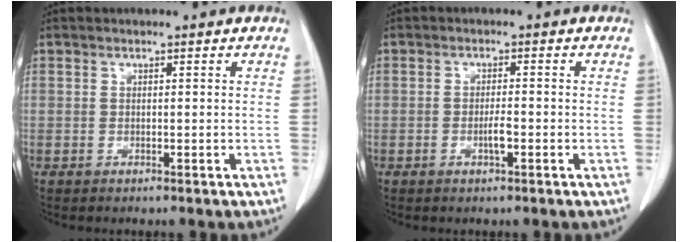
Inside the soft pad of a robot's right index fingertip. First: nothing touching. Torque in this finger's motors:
{"motor_torque": [0.51, 0.11, 0.22, 0.03]}